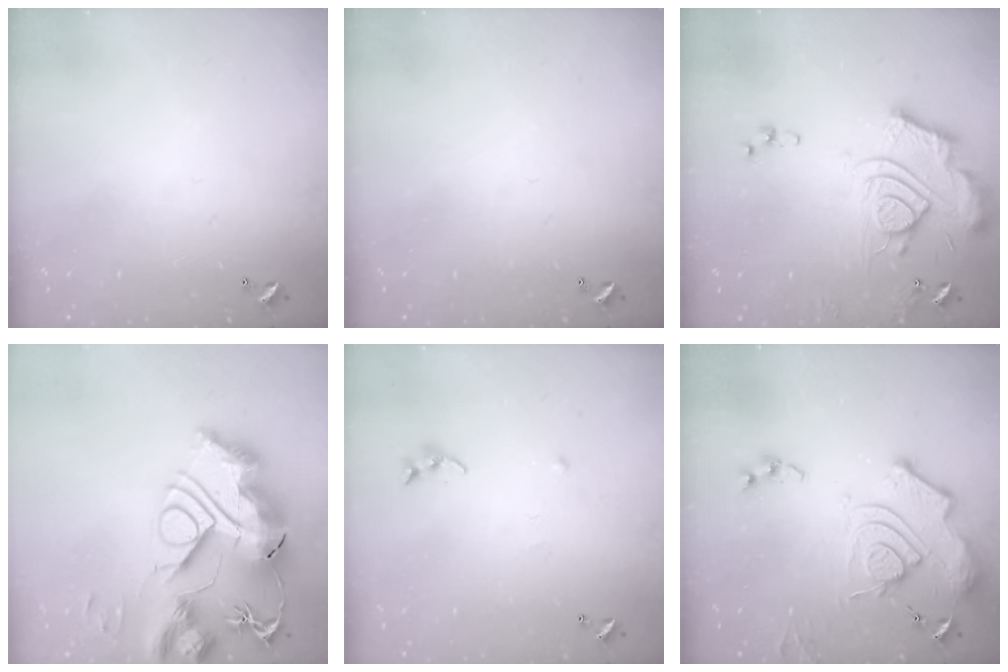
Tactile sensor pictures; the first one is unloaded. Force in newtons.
{"total": 0.0}
{"total": 14.1, "press": 14.1, "slide": 1.3}
{"total": 0.7, "press": 0.7, "slide": 0.0}
{"total": 5.4, "press": 5.4, "slide": 0.6}
{"total": 15.2, "press": 15.1, "slide": 1.7}